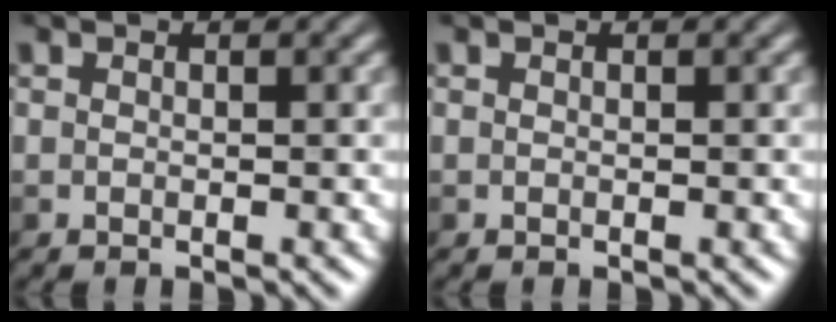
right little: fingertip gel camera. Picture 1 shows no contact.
{"total": 0.0}